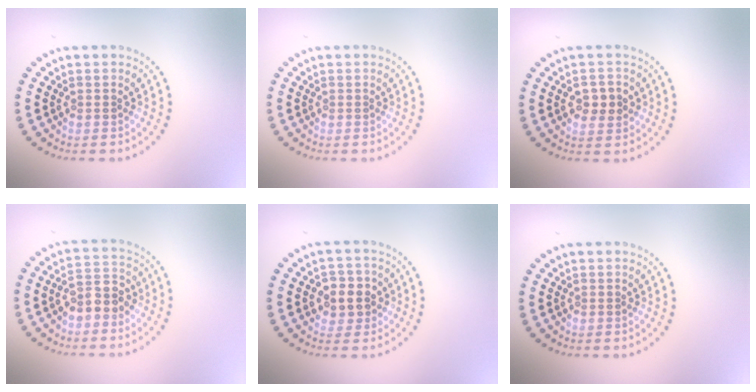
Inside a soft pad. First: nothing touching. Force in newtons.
{"total": 0.0}
{"total": 2.5, "press": 2.5, "slide": 0.1}
{"total": 2.8, "press": 2.7, "slide": 0.9}
{"total": 2.8, "press": 2.6, "slide": 1.0}
{"total": 0.0}